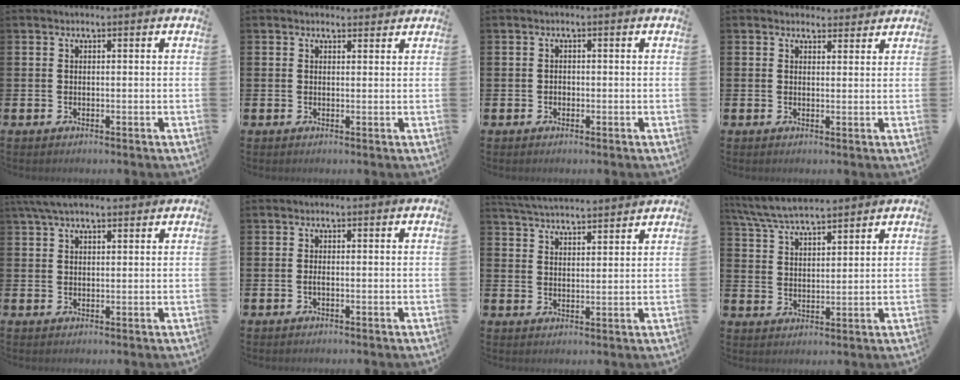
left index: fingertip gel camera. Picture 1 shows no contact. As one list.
[{"total": 1.2, "force": [1.0, 0.5, 0.2], "torque": [0.004, 0.002, 0.017]}, {"total": 0.8, "force": [-0.3, 0.7, 0.2], "torque": [0.001, 0.002, -0.009]}, {"total": 2.3, "force": [2.1, 0.8, 0.0], "torque": [0.005, -0.006, 0.037]}, {"total": 4.5, "force": [3.7, 1.4, 2.2], "torque": [-0.049, -0.004, 0.069]}, {"total": 0.5, "force": [-0.2, 0.1, 0.5], "torque": [-0.011, -0.002, -0.003]}, {"total": 4.6, "force": [4.6, 0.1, 0.2], "torque": [-0.023, -0.027, 0.083]}, {"total": 6.3, "force": [6.0, 0.7, 1.7], "torque": [-0.058, -0.023, 0.111]}]